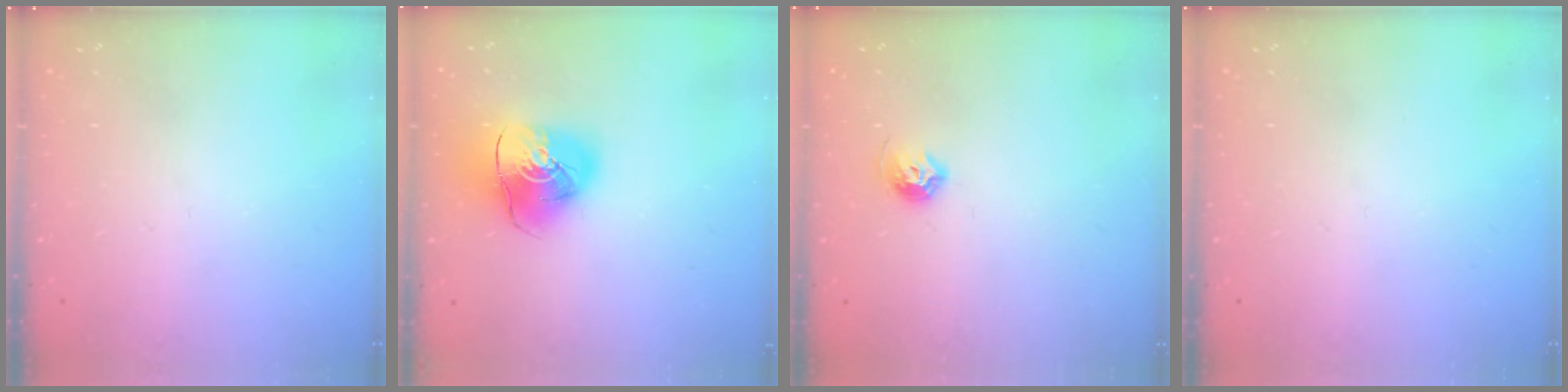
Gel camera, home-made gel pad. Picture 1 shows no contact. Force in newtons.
{"total": 13.5, "press": 13.4, "slide": 1.9}
{"total": 6.9, "press": 6.8, "slide": 1.1}
{"total": 0.0}